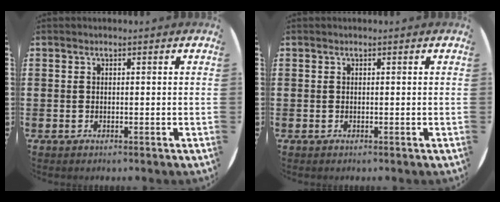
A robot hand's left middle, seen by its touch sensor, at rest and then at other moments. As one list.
[{"total": 0.0}]